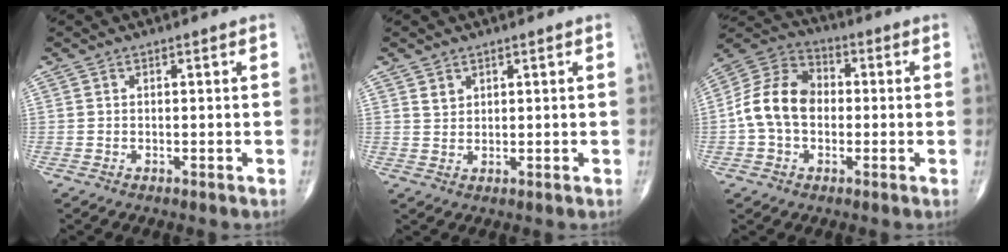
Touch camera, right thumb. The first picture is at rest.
{"total": 1.8, "force": [1.2, 1.3, 0.6], "torque": [0.000, -0.009, 0.022]}
{"total": 12.3, "force": [-0.7, 9.1, 8.2], "torque": [-0.143, 0.039, -0.023]}